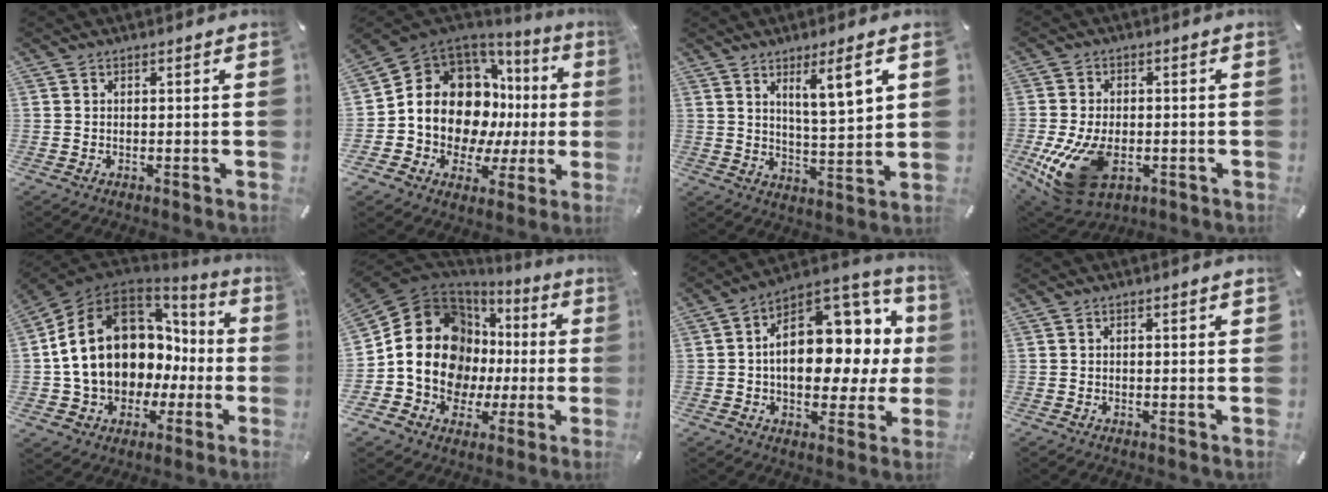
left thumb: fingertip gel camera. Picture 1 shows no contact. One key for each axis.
{"total": 15.0, "fx": 3.1, "fy": 12.0, "fz": 8.5, "tx": -0.146, "ty": -0.051, "tz": 0.066}
{"total": 8.7, "fx": 5.2, "fy": 1.3, "fz": 6.9, "tx": -0.113, "ty": -0.028, "tz": 0.083}
{"total": 14.2, "fx": -4.2, "fy": 9.0, "fz": 10.2, "tx": -0.206, "ty": 0.004, "tz": -0.066}
{"total": 19.1, "fx": 2.4, "fy": 14.8, "fz": 11.9, "tx": -0.237, "ty": -0.021, "tz": 0.054}
{"total": 17.7, "fx": 1.6, "fy": 14.8, "fz": 9.7, "tx": -0.189, "ty": -0.022, "tz": 0.032}
{"total": 17.3, "fx": 2.6, "fy": 11.6, "fz": 12.6, "tx": -0.157, "ty": -0.030, "tz": 0.048}
{"total": 0.9, "fx": 0.2, "fy": 0.3, "fz": 0.8, "tx": -0.016, "ty": 0.002, "tz": 0.002}